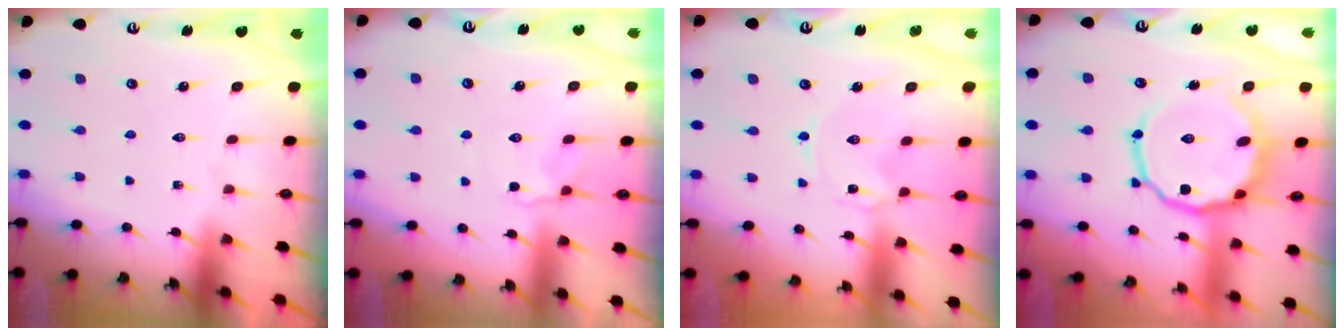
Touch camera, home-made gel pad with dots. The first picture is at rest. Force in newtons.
{"total": 3.1, "press": 2.7, "slide": 1.4}
{"total": 0.0}
{"total": 12.9, "press": 12.8, "slide": 1.6}